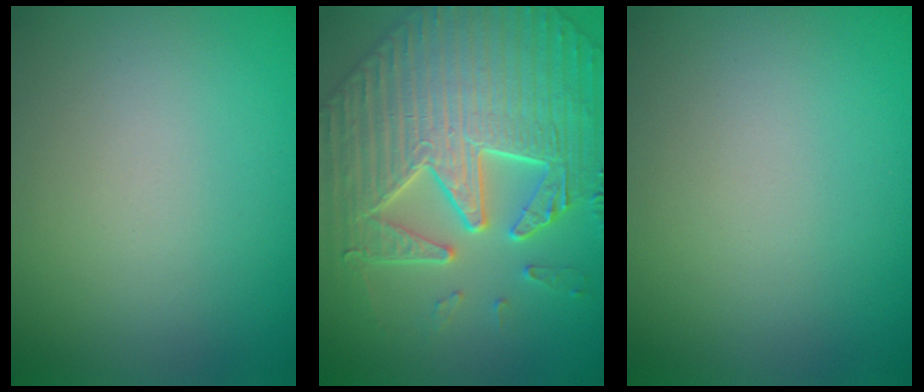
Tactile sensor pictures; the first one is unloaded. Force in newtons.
{"total": 8.5, "press": 7.1, "slide": 4.7}
{"total": 0.0}